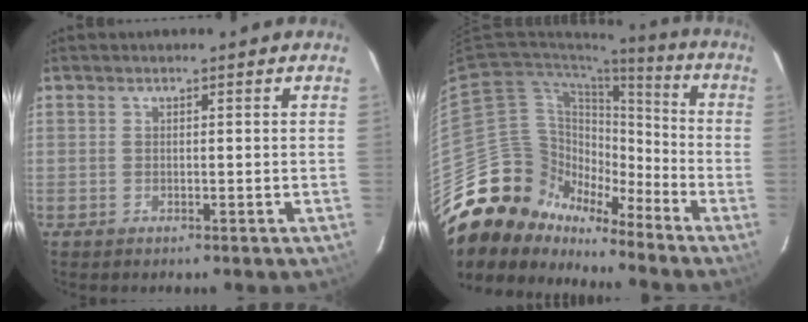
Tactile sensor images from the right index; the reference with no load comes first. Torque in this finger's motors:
{"motor_torque": [0.94, -1.20, 0.04, -0.15]}